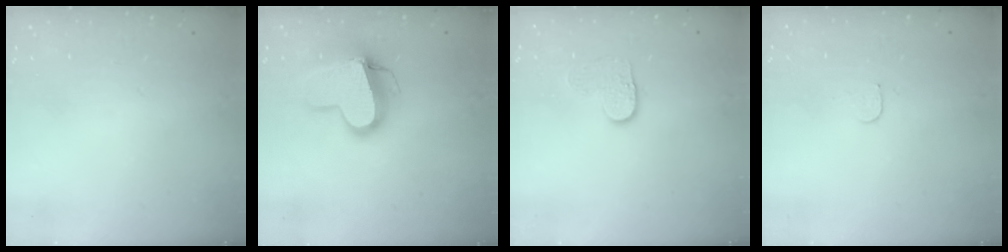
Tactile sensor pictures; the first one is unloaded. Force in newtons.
{"total": 13.3, "press": 13.2, "slide": 1.3}
{"total": 4.0, "press": 4.0, "slide": 0.4}
{"total": 3.7, "press": 3.7, "slide": 0.3}